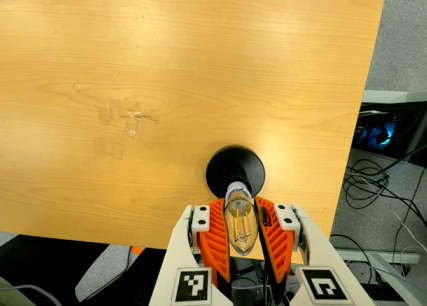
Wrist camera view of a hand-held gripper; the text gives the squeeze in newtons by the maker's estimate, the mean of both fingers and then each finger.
{"total": 17.0, "left": 16.8, "right": 17.1}